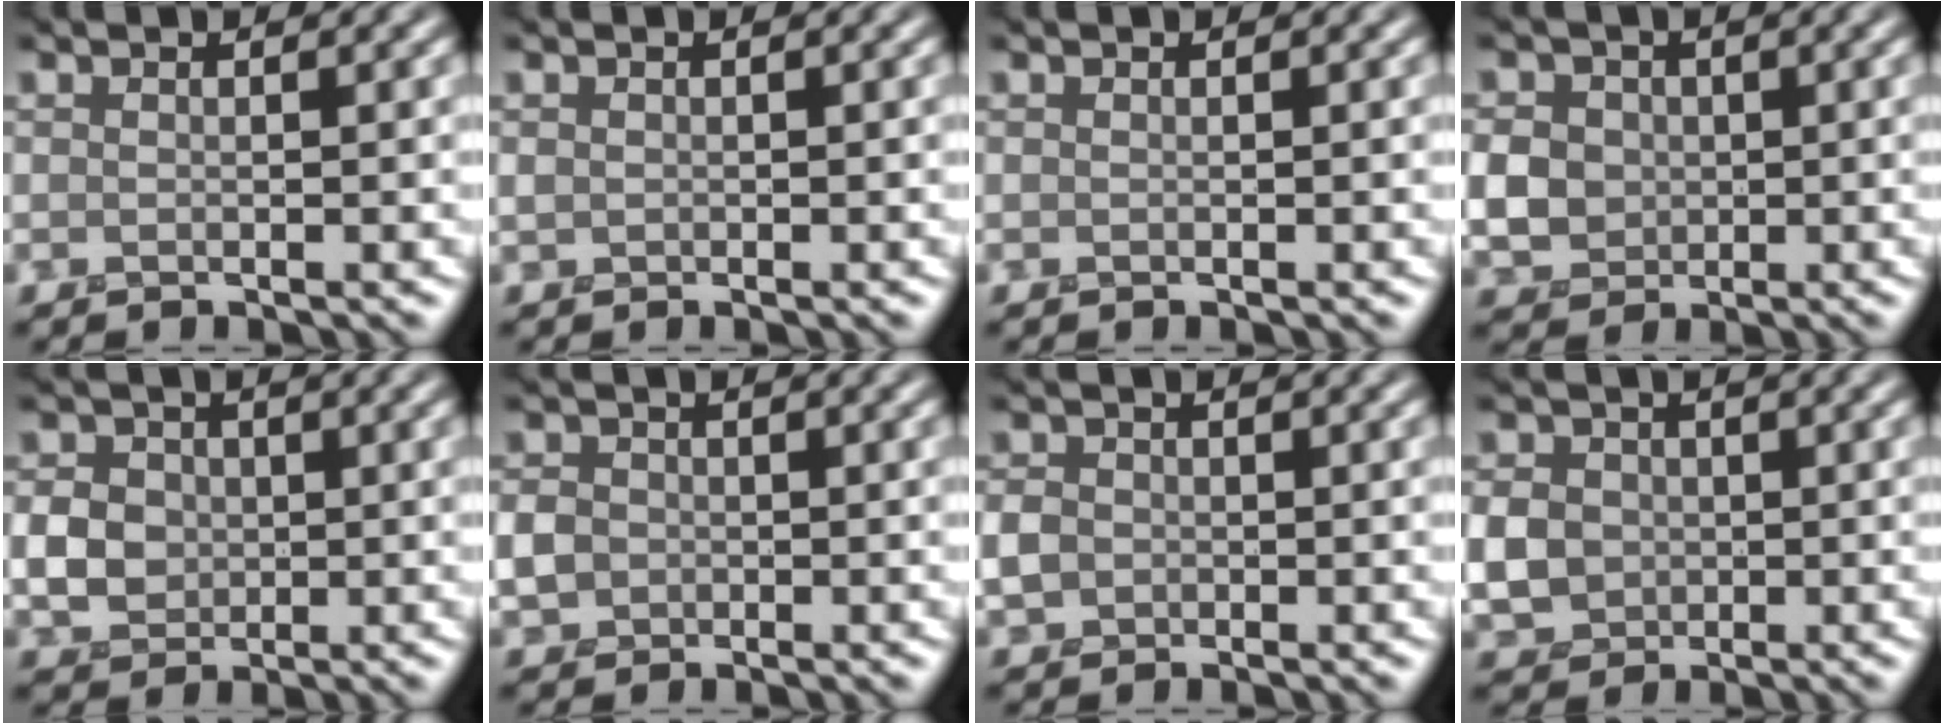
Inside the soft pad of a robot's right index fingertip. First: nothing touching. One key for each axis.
{"total": 0.6, "fx": 0.0, "fy": 0.5, "fz": 0.2, "tx": -0.004, "ty": 0.002, "tz": -0.003}
{"total": 0.0}
{"total": 4.4, "fx": -0.1, "fy": 3.9, "fz": 2.0, "tx": -0.054, "ty": 0.002, "tz": -0.006}
{"total": 3.2, "fx": -0.1, "fy": 2.8, "fz": 1.5, "tx": -0.029, "ty": 0.001, "tz": -0.004}
{"total": 2.5, "fx": -0.4, "fy": 2.3, "fz": 1.0, "tx": -0.024, "ty": 0.003, "tz": -0.013}
{"total": 2.1, "fx": -0.4, "fy": 1.9, "fz": 0.8, "tx": -0.019, "ty": 0.002, "tz": -0.014}
{"total": 4.2, "fx": -0.4, "fy": 3.7, "fz": 2.1, "tx": -0.054, "ty": 0.001, "tz": -0.011}